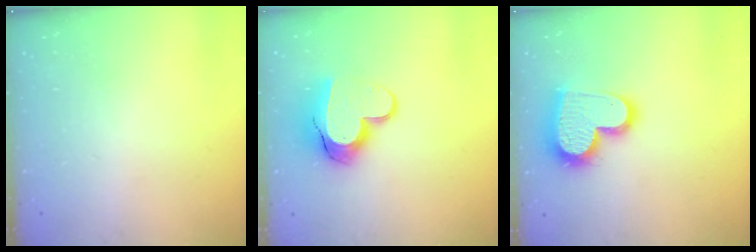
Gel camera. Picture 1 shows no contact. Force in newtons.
{"total": 12.4, "press": 12.3, "slide": 1.1}
{"total": 18.9, "press": 18.9, "slide": 1.5}